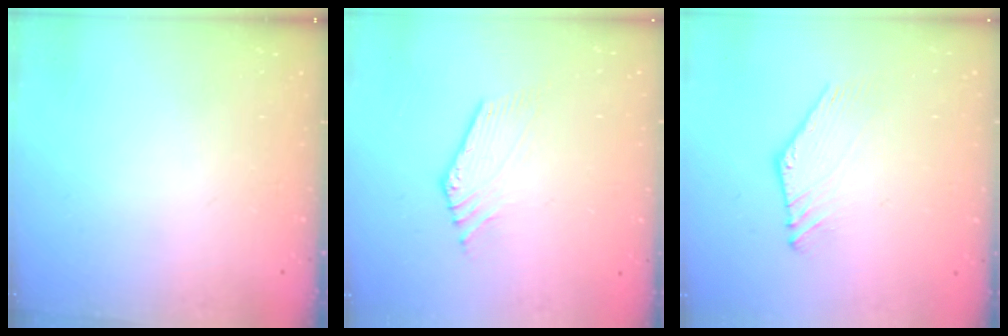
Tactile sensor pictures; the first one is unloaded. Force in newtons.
{"total": 2.7, "press": 2.6, "slide": 0.5}
{"total": 2.4, "press": 2.4, "slide": 0.1}